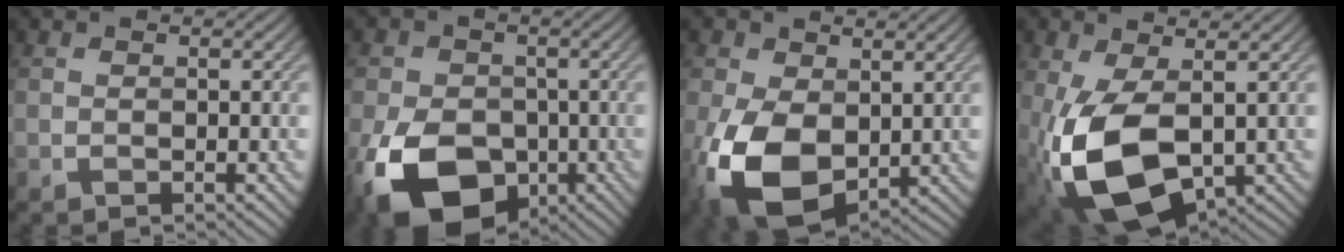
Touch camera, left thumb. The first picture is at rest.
{"total": 13.5, "force": [-5.1, 9.3, 8.3], "torque": [-0.173, -0.036, -0.095]}
{"total": 12.1, "force": [-1.6, 7.8, 9.1], "torque": [-0.227, -0.024, -0.028]}
{"total": 12.5, "force": [-2.2, 7.0, 10.1], "torque": [-0.237, -0.034, -0.027]}